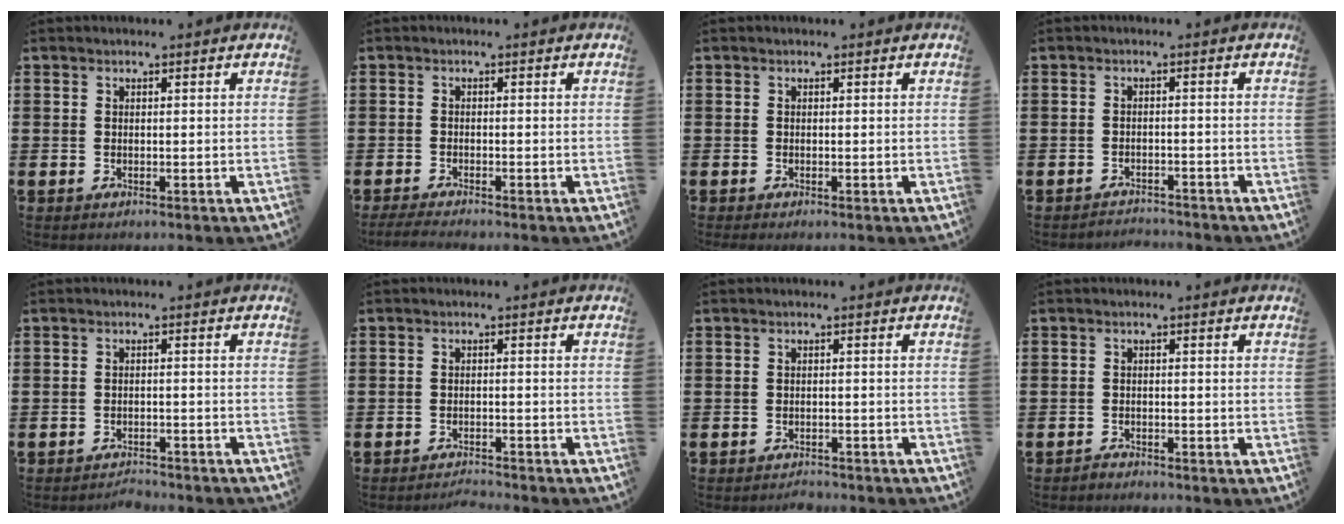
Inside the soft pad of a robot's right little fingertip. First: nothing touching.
{"total": 1.0, "force": [-0.8, 0.0, 0.5], "torque": [-0.008, -0.001, -0.016]}
{"total": 0.0}
{"total": 1.7, "force": [-1.7, 0.0, -0.3], "torque": [0.000, 0.004, -0.039]}
{"total": 1.7, "force": [-1.6, 0.0, -0.1], "torque": [-0.005, 0.005, -0.035]}
{"total": 1.5, "force": [-1.5, -0.1, 0.0], "torque": [-0.003, 0.005, -0.031]}
{"total": 1.2, "force": [-1.2, 0.0, -0.1], "torque": [-0.004, 0.003, -0.025]}
{"total": 0.6, "force": [-0.5, 0.1, 0.0], "torque": [0.000, -0.002, -0.012]}